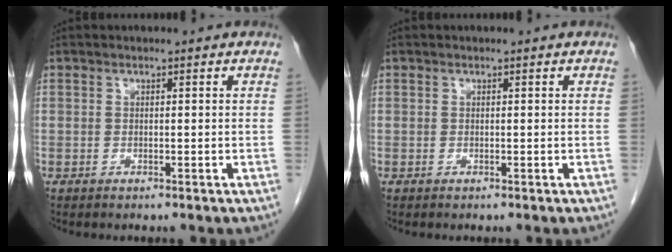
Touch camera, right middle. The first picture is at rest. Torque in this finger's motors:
{"motor_torque": [0.00, 0.00, 0.00, 0.00]}